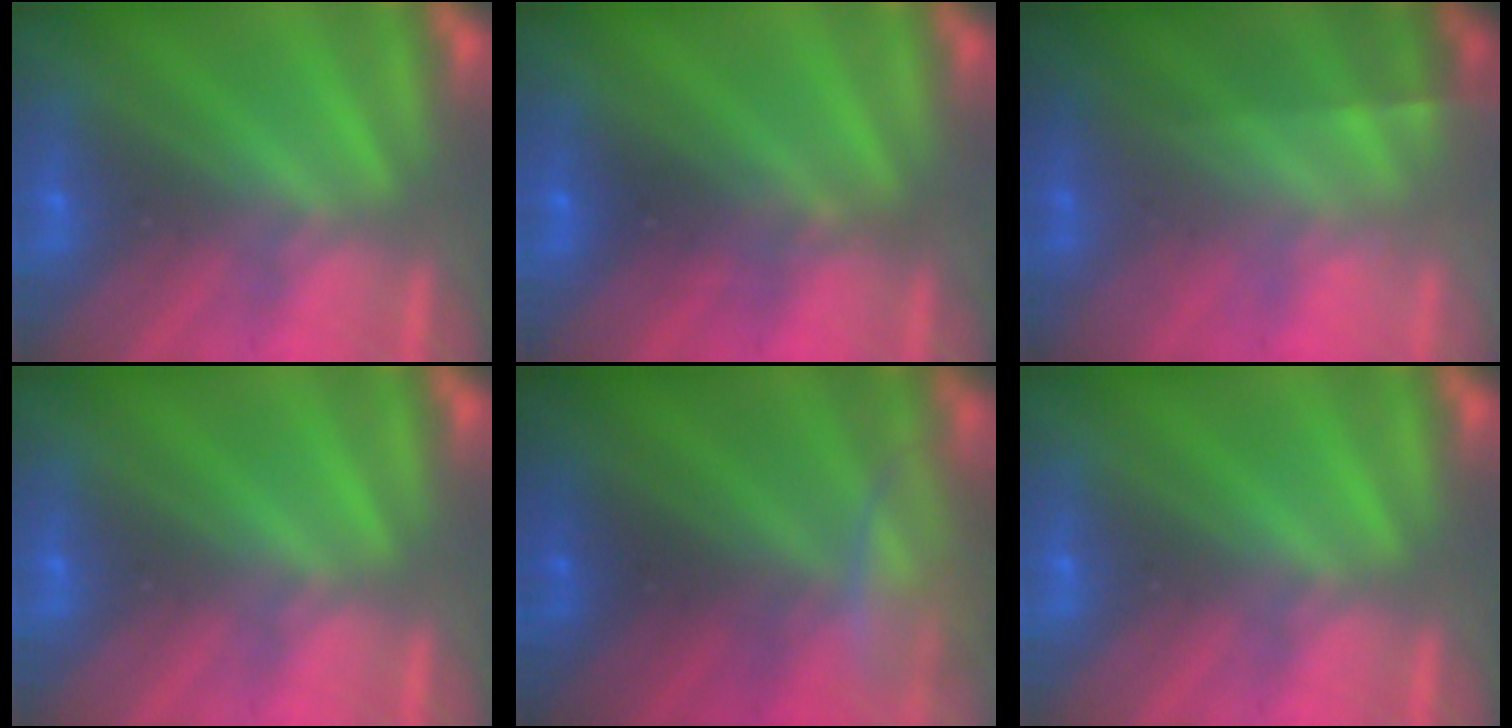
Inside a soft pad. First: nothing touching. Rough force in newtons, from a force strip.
{"total": 2.2}
{"total": 1.8}
{"total": 0.0}
{"total": 2.8}
{"total": 0.0}